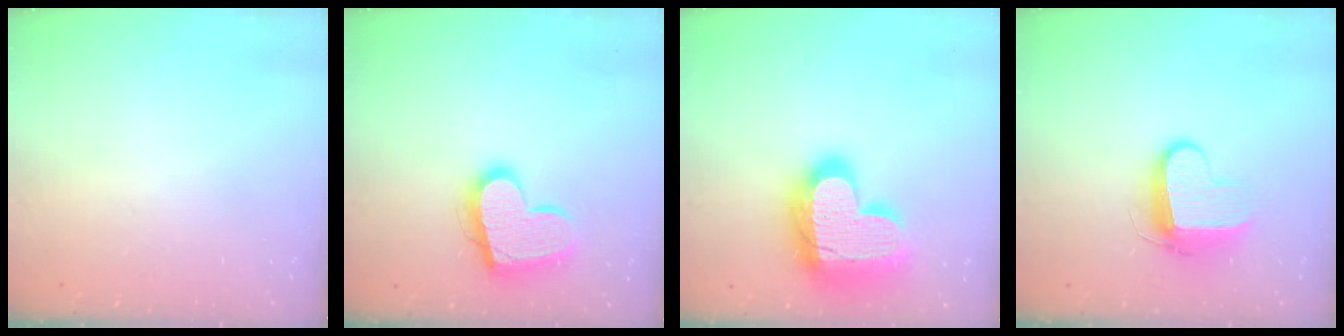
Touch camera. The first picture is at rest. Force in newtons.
{"total": 15.9, "press": 15.9, "slide": 0.9}
{"total": 26.7, "press": 26.6, "slide": 1.8}
{"total": 10.3, "press": 10.3, "slide": 1.1}